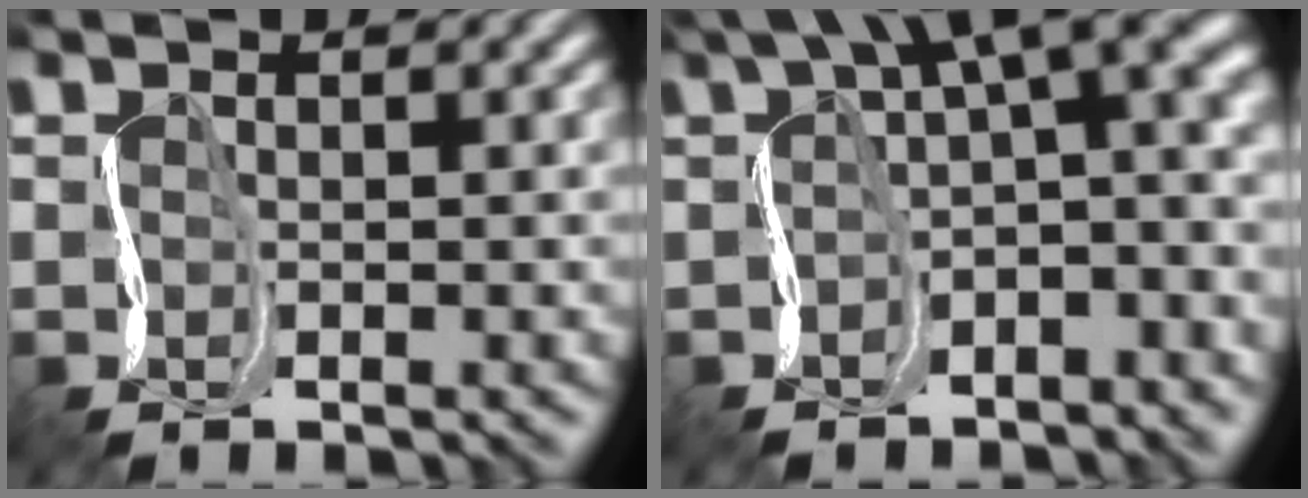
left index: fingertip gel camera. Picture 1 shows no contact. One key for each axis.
{"total": 9.7, "fx": 1.9, "fy": 4.0, "fz": 8.7, "tx": -0.119, "ty": 0.014, "tz": 0.024}